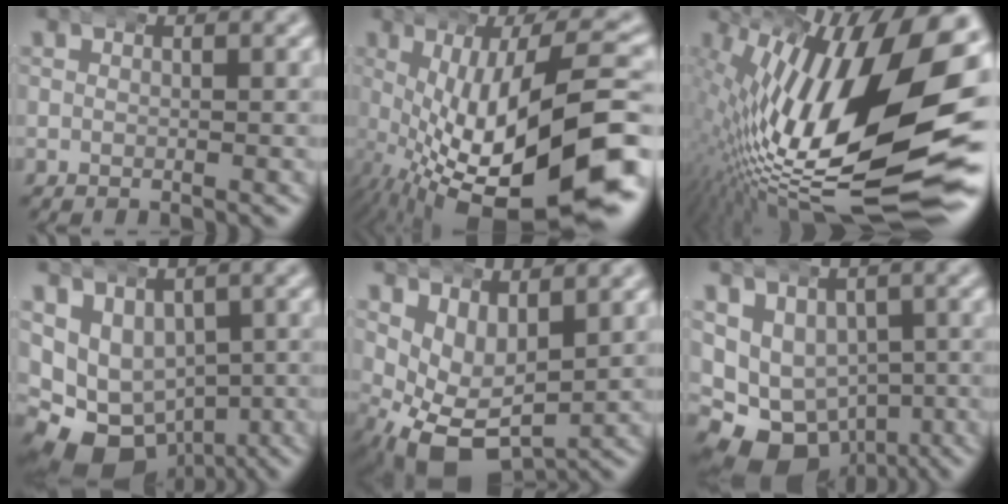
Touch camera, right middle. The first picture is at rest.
{"total": 15.9, "force": [-3.6, 6.8, 13.9], "torque": [-0.215, -0.026, -0.024]}
{"total": 21.6, "force": [-3.0, 8.7, 19.5], "torque": [-0.292, -0.008, -0.020]}
{"total": 12.6, "force": [-3.2, 10.7, 5.8], "torque": [-0.146, -0.060, -0.038]}
{"total": 6.5, "force": [-0.1, 4.6, 4.6], "torque": [-0.095, -0.028, 0.003]}
{"total": 12.6, "force": [-4.1, 10.4, 5.9], "torque": [-0.141, -0.062, -0.050]}